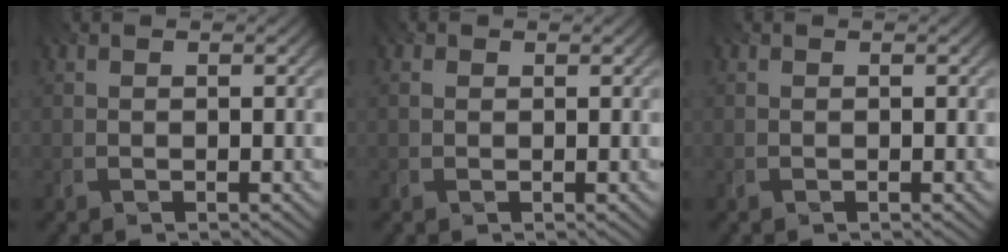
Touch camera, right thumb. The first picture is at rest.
{"total": 1.1, "force": [0.5, 0.9, 0.5], "torque": [-0.012, 0.001, 0.006]}
{"total": 0.0}